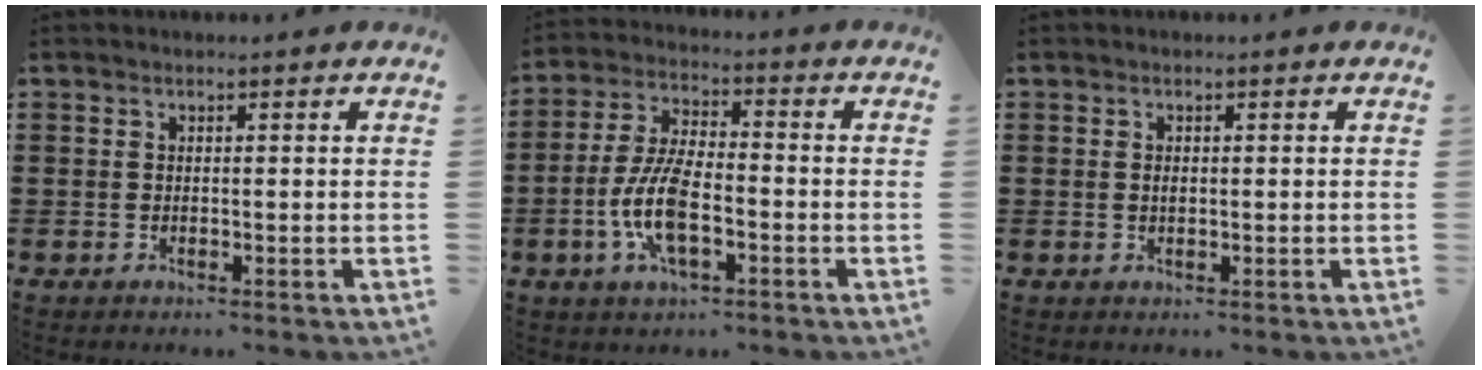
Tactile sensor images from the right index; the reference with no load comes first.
{"total": 9.1, "force": [-2.8, 3.5, 7.9], "torque": [-0.186, -0.011, -0.058]}
{"total": 1.0, "force": [0.1, 0.4, 0.9], "torque": [-0.018, 0.001, 0.001]}